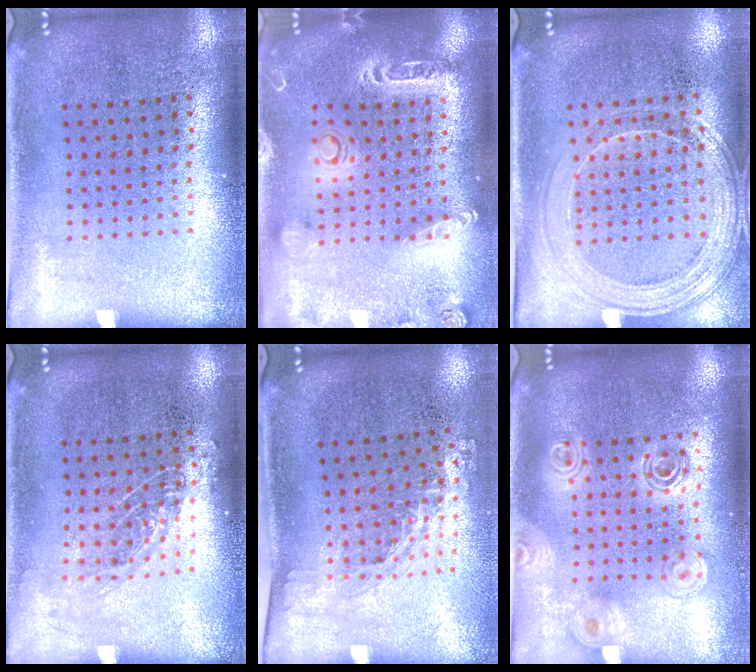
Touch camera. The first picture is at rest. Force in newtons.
{"total": 2.0, "press": 1.9, "slide": 0.6}
{"total": 1.5, "press": 1.4, "slide": 0.3}
{"total": 0.9, "press": 0.8, "slide": 0.4}
{"total": 1.3, "press": 0.9, "slide": 0.9}
{"total": 1.8, "press": 1.6, "slide": 0.9}